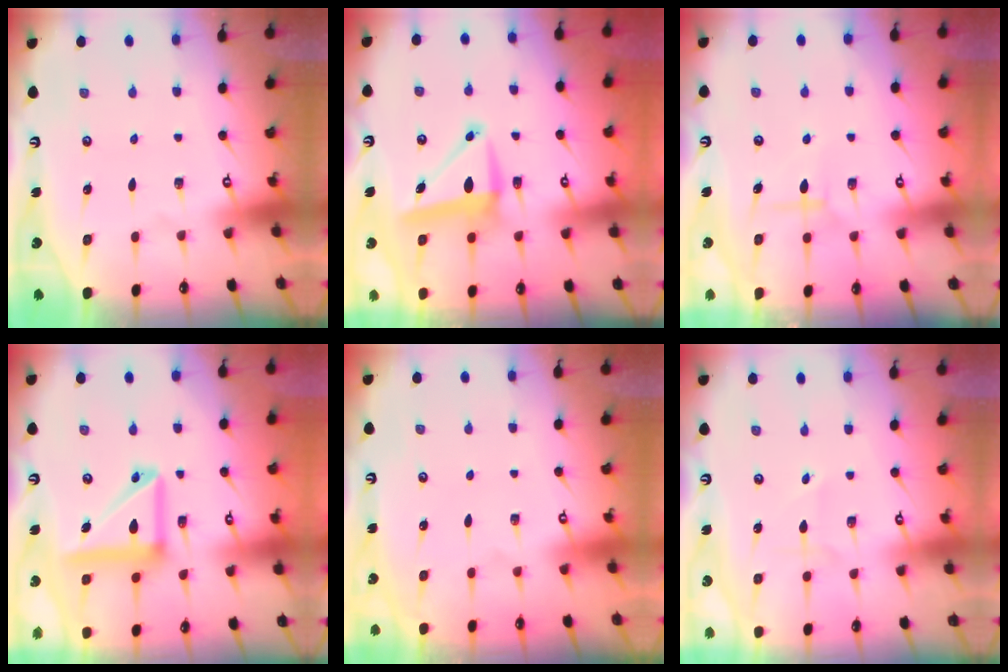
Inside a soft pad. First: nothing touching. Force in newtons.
{"total": 10.7, "press": 10.6, "slide": 1.2}
{"total": 6.1, "press": 6.1, "slide": 0.2}
{"total": 14.1, "press": 14.0, "slide": 1.7}
{"total": 0.0}
{"total": 2.2, "press": 2.2, "slide": 0.3}